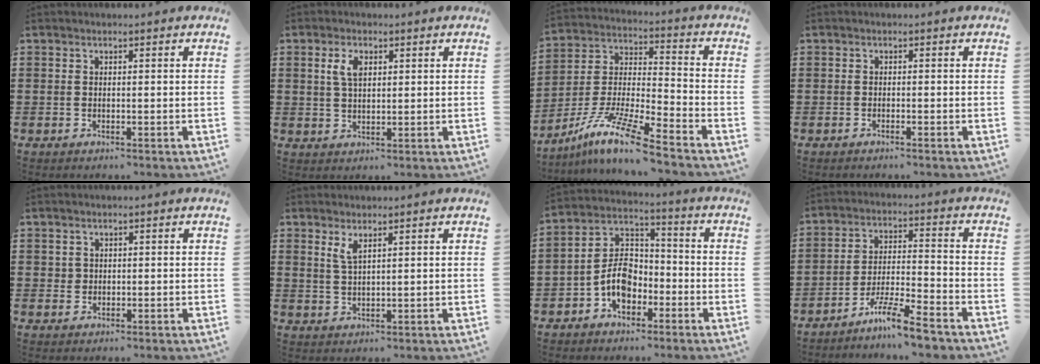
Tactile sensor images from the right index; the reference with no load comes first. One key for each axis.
{"total": 3.5, "fx": 1.2, "fy": 1.7, "fz": 2.8, "tx": -0.063, "ty": 0.009, "tz": 0.020}
{"total": 11.1, "fx": -8.9, "fy": 0.4, "fz": 6.7, "tx": -0.135, "ty": 0.004, "tz": -0.181}
{"total": 0.7, "fx": -0.6, "fy": -0.2, "fz": 0.2, "tx": -0.004, "ty": -0.002, "tz": -0.012}
{"total": 0.8, "fx": 0.3, "fy": 0.7, "fz": 0.2, "tx": -0.006, "ty": 0.003, "tz": 0.006}
{"total": 2.1, "fx": 1.4, "fy": 0.5, "fz": 1.5, "tx": -0.033, "ty": 0.002, "tz": 0.024}
{"total": 7.5, "fx": -3.1, "fy": 5.1, "fz": 4.5, "tx": -0.110, "ty": 0.010, "tz": -0.063}
{"total": 7.5, "fx": -6.4, "fy": 0.0, "fz": 3.9, "tx": -0.084, "ty": -0.004, "tz": -0.124}